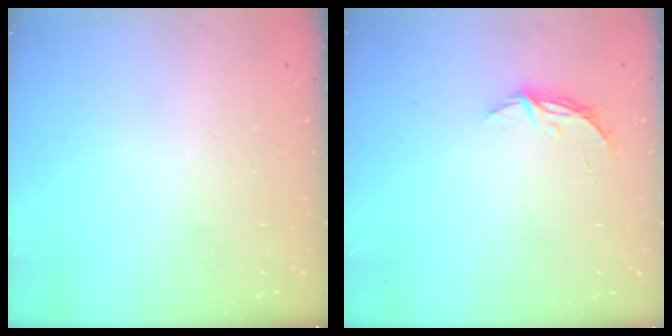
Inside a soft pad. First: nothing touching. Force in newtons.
{"total": 4.2, "press": 4.2, "slide": 0.3}